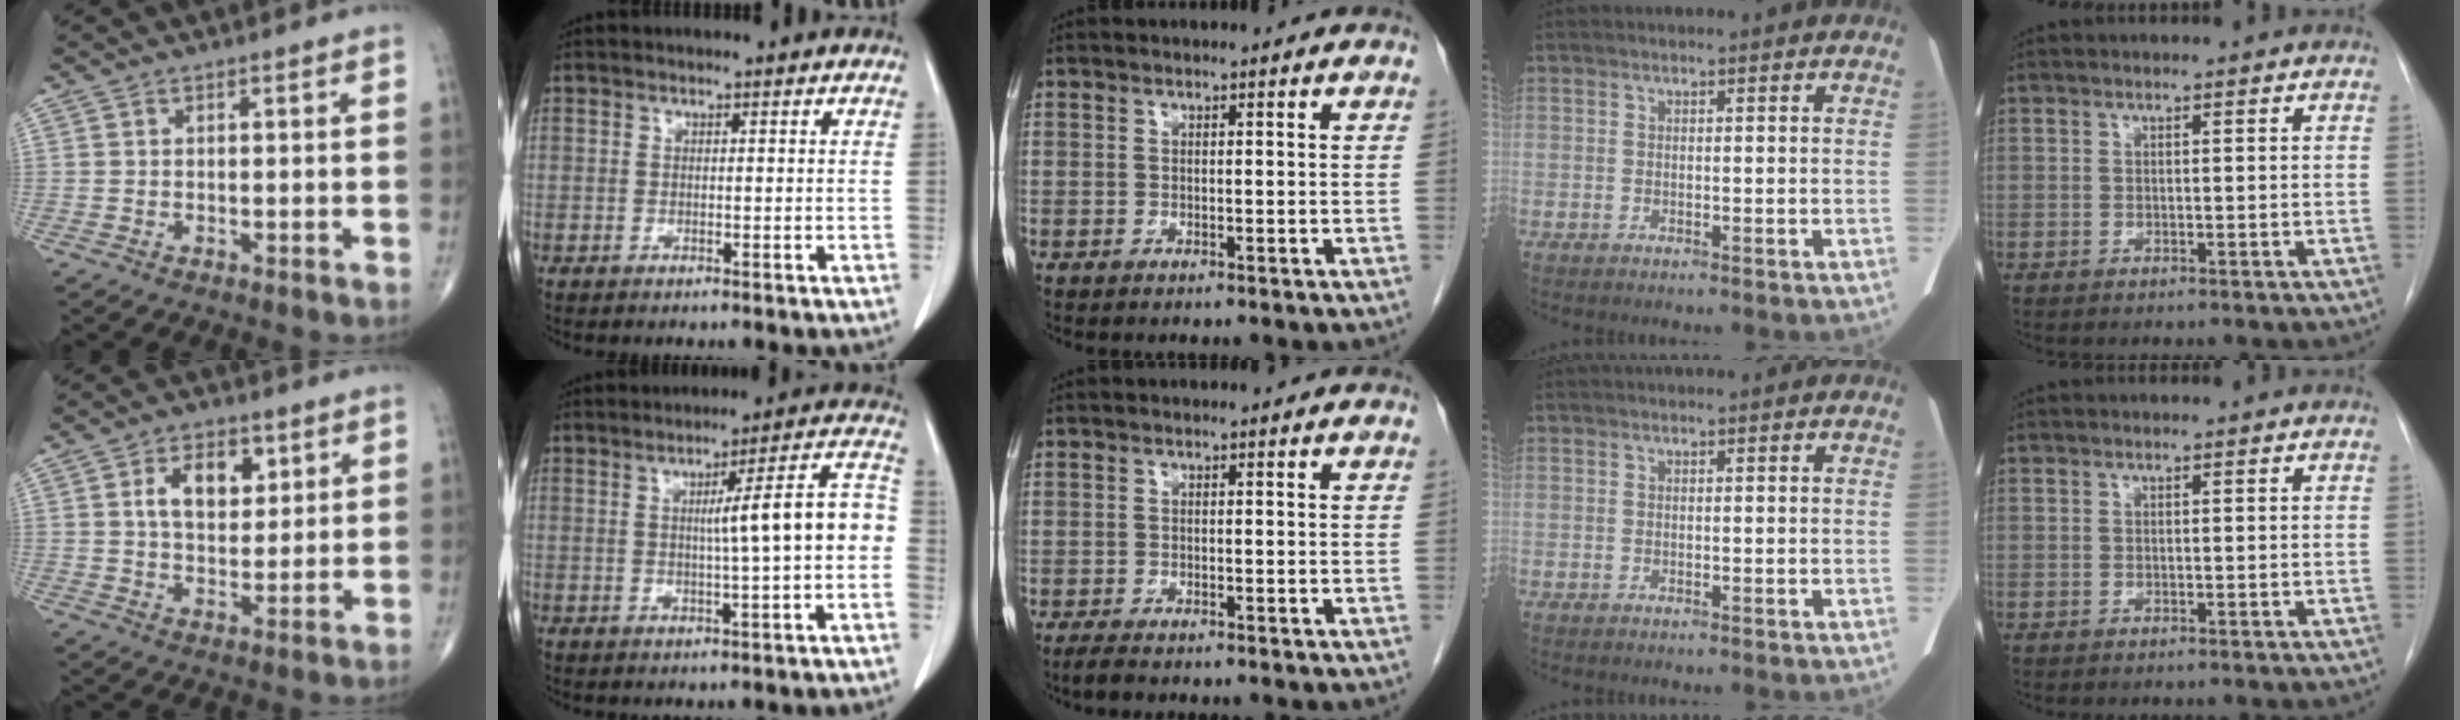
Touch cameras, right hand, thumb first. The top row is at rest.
{"thumb": {"total": 8.7, "force": [2.9, 5.3, 6.3], "torque": [-0.077, -0.010, 0.050]}, "index": {"total": 9.4, "force": [-0.4, 0.1, 9.3], "torque": [-0.122, 0.026, -0.010]}, "middle": {"total": 1.8, "force": [-1.5, 0.4, 1.0], "torque": [-0.027, -0.006, -0.024]}}